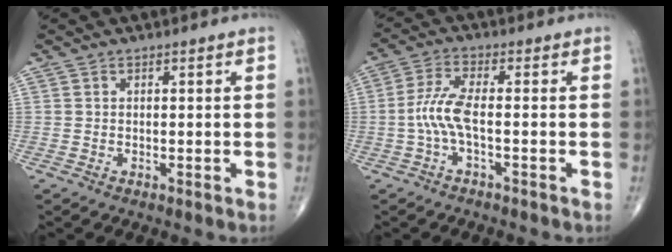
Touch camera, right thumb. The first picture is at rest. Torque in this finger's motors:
{"motor_torque": [0.22, 0.06, 0.77, 0.00, 0.08]}